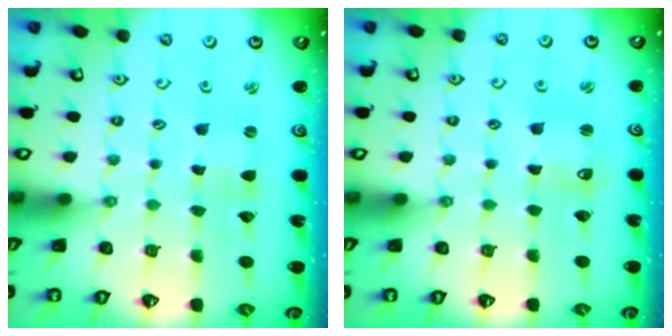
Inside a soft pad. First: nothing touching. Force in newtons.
{"total": 3.2, "press": 3.2, "slide": 0.4}